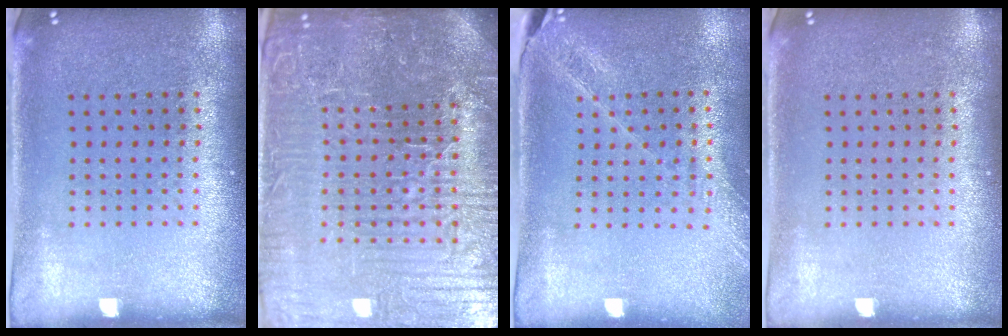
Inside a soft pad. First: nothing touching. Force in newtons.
{"total": 6.8, "press": 6.1, "slide": 3.0}
{"total": 1.5, "press": 1.5, "slide": 0.2}
{"total": 0.0}